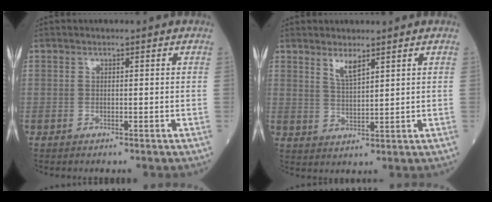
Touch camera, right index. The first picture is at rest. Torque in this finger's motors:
{"motor_torque": [0.04, 0.04, 0.01, 0.02]}